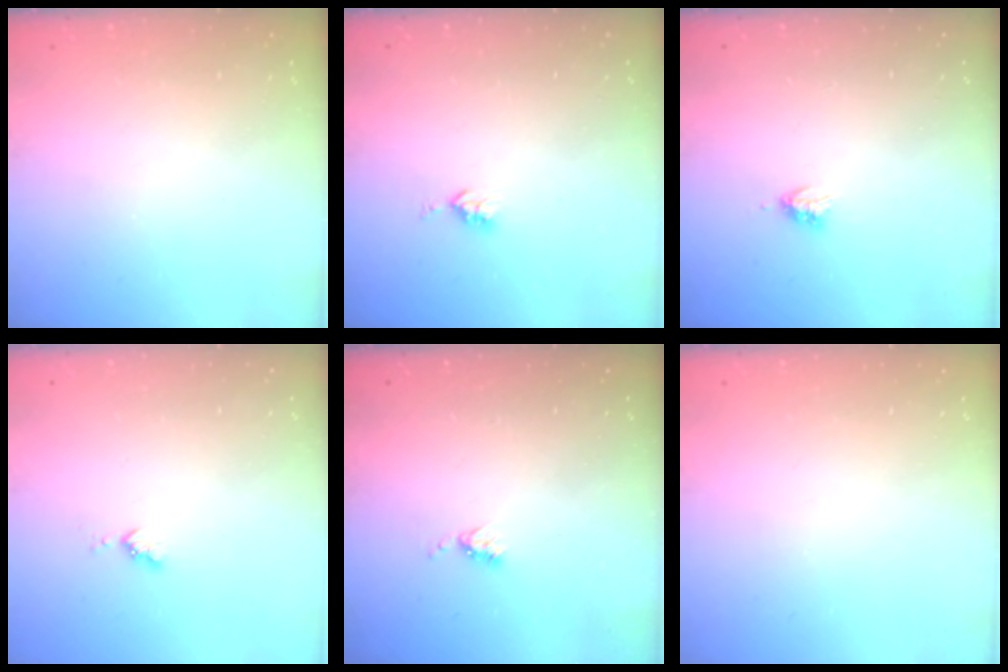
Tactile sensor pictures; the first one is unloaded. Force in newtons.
{"total": 4.4, "press": 4.3, "slide": 0.6}
{"total": 2.9, "press": 2.9, "slide": 0.5}
{"total": 3.5, "press": 3.5, "slide": 0.4}
{"total": 4.0, "press": 3.9, "slide": 0.6}
{"total": 0.0}